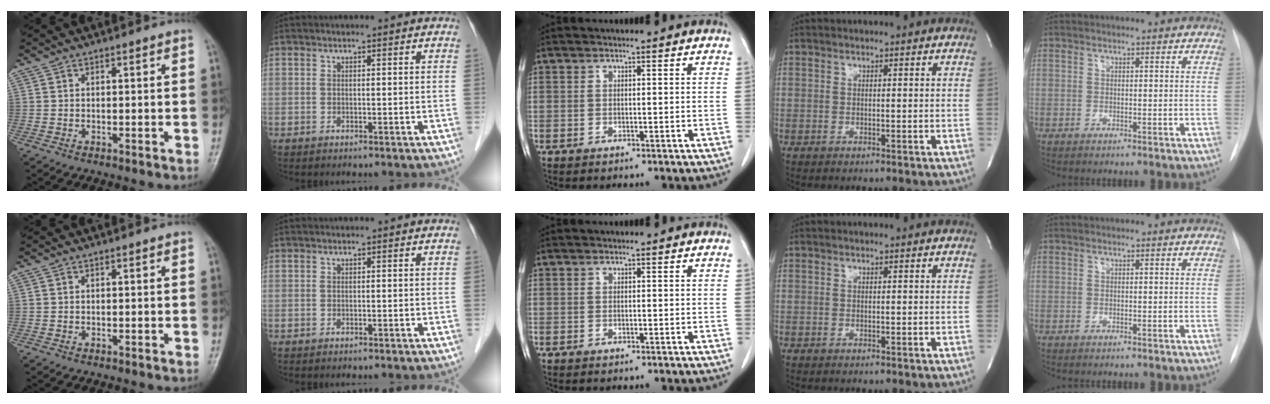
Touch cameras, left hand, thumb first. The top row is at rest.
{}